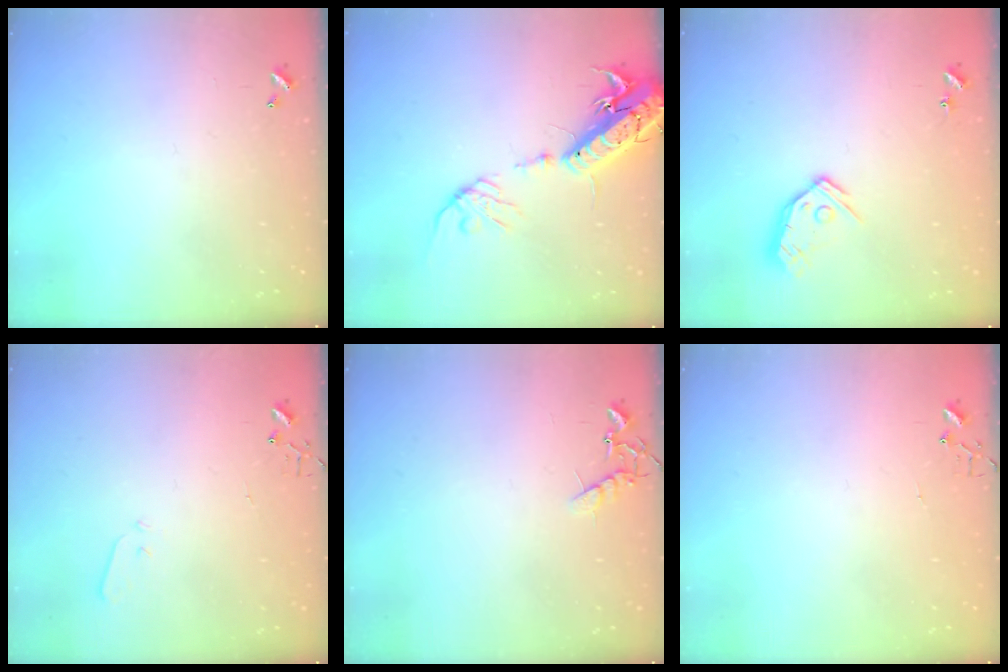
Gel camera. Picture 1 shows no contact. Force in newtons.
{"total": 18.1, "press": 17.7, "slide": 3.8}
{"total": 9.9, "press": 9.9, "slide": 0.8}
{"total": 3.3, "press": 3.2, "slide": 0.6}
{"total": 6.8, "press": 6.8, "slide": 0.3}
{"total": 3.6, "press": 3.6, "slide": 0.4}